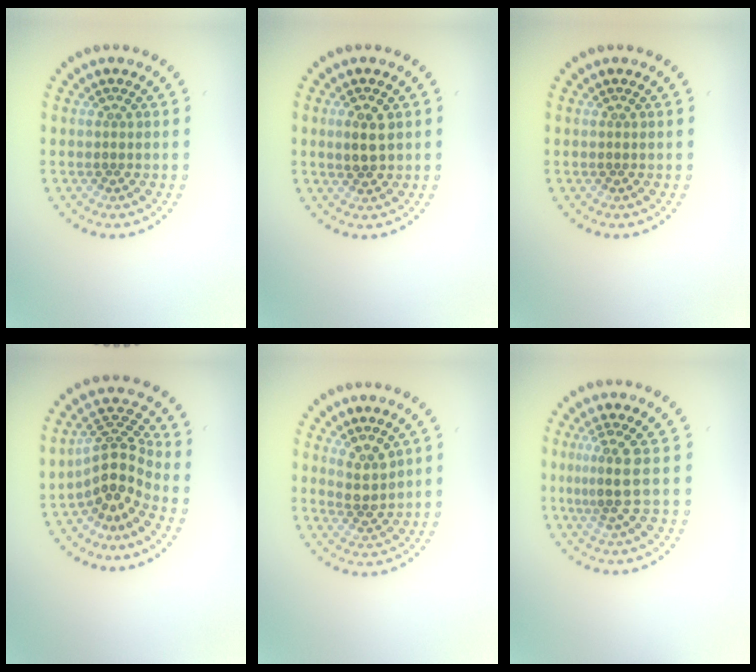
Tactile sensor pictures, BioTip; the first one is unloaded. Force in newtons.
{"total": 2.3, "press": 2.3, "slide": 0.3}
{"total": 0.0}
{"total": 4.1, "press": 2.7, "slide": 3.1}
{"total": 2.2, "press": 1.9, "slide": 1.1}
{"total": 2.9, "press": 2.0, "slide": 2.0}